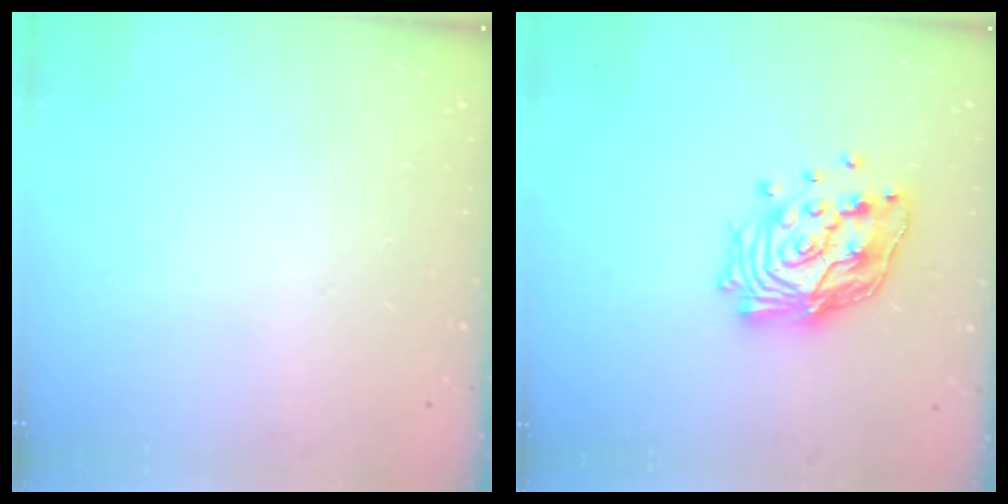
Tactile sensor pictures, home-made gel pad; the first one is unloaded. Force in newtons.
{"total": 18.0, "press": 17.9, "slide": 2.4}